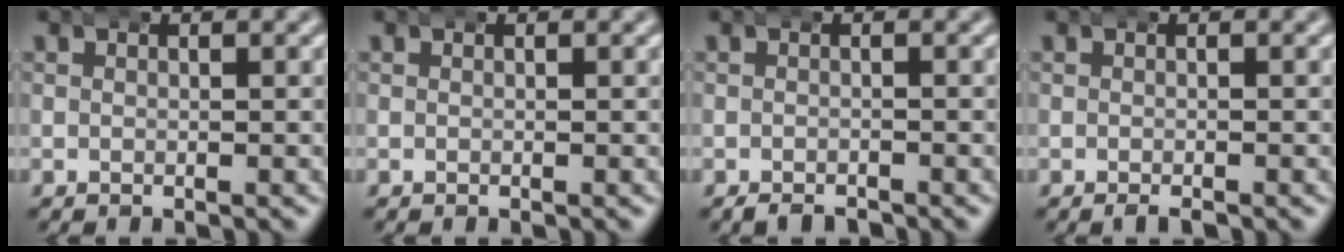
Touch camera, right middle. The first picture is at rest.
{"total": 0.0}
{"total": 1.2, "force": [-1.1, 0.3, 0.2], "torque": [-0.006, -0.006, -0.018]}
{"total": 0.8, "force": [-0.7, 0.2, 0.3], "torque": [-0.009, -0.002, -0.014]}